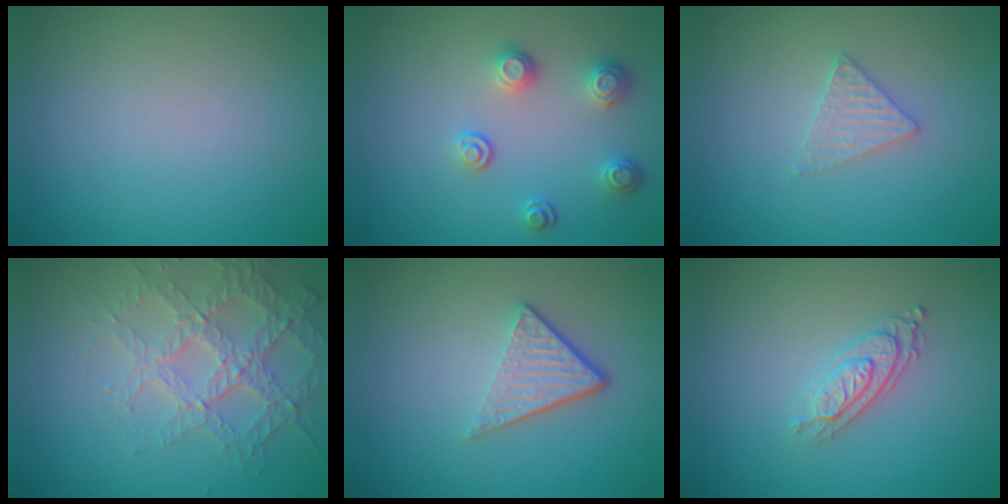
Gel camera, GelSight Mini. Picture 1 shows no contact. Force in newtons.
{"total": 2.5, "press": 2.3, "slide": 0.9}
{"total": 1.8, "press": 1.8, "slide": 0.3}
{"total": 3.7, "press": 3.6, "slide": 0.9}
{"total": 3.9, "press": 2.6, "slide": 2.9}
{"total": 2.8, "press": 2.2, "slide": 1.7}